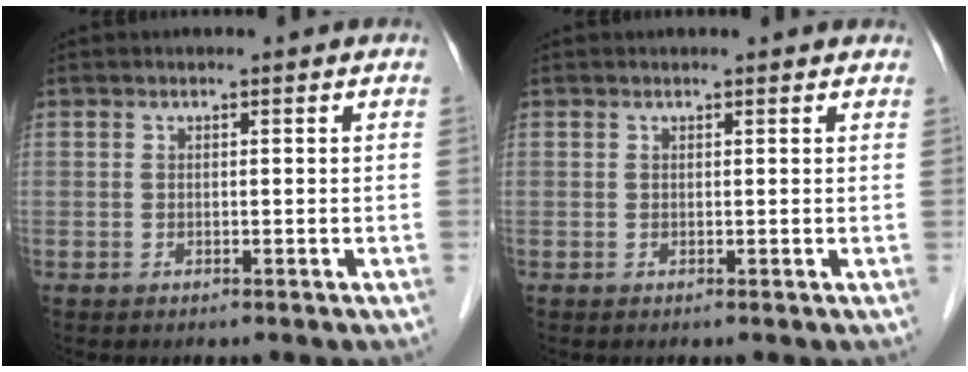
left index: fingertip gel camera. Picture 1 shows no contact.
{"total": 1.6, "force": [1.5, 0.4, 0.3], "torque": [-0.013, 0.007, 0.010]}